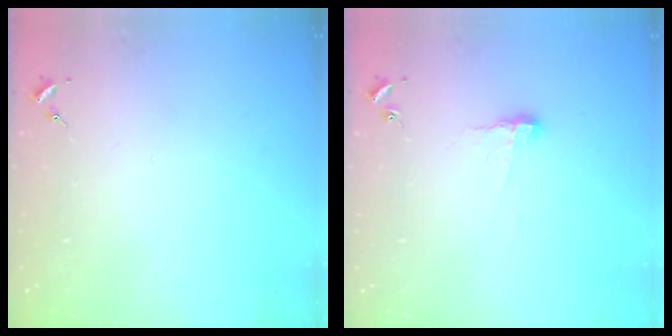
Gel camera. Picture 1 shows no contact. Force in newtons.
{"total": 6.6, "press": 6.6, "slide": 0.8}